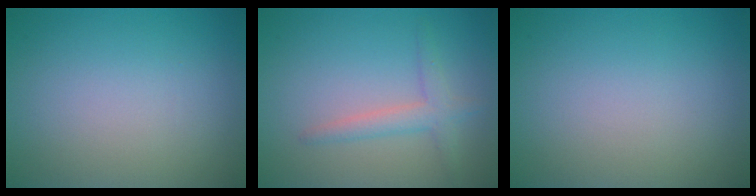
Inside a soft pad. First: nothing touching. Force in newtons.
{"total": 2.3, "press": 2.3, "slide": 0.1}
{"total": 0.0}